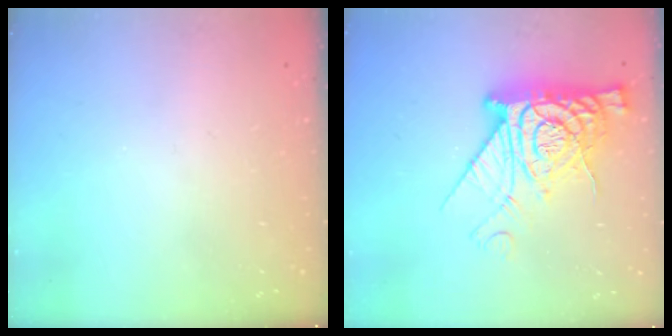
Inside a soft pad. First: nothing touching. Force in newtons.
{"total": 18.8, "press": 18.8, "slide": 1.6}